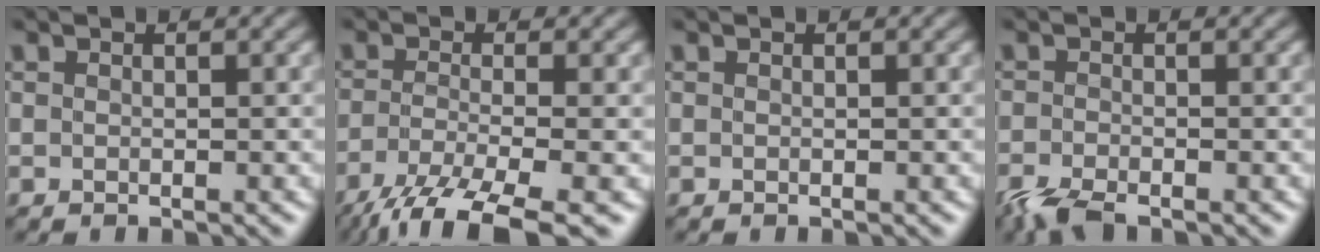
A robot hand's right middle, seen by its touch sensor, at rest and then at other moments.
{"total": 7.9, "force": [-5.4, 1.5, 5.6], "torque": [-0.114, -0.018, -0.107]}
{"total": 0.0}
{"total": 3.5, "force": [-2.7, 1.0, 1.9], "torque": [-0.045, -0.005, -0.060]}